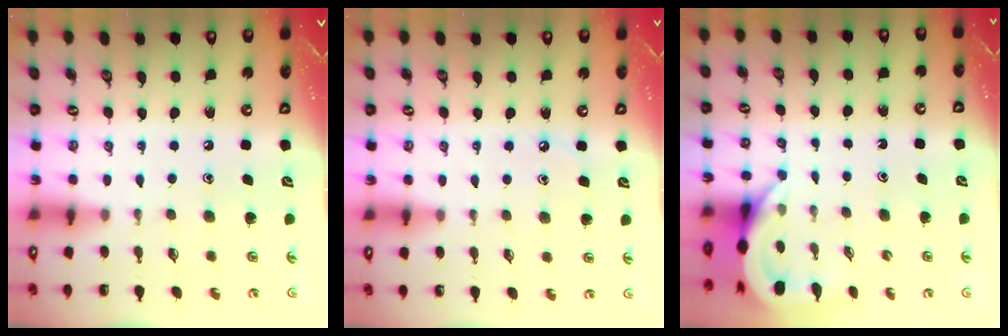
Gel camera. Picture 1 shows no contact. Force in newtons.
{"total": 2.8, "press": 2.7, "slide": 0.4}
{"total": 4.4, "press": 4.4, "slide": 0.2}